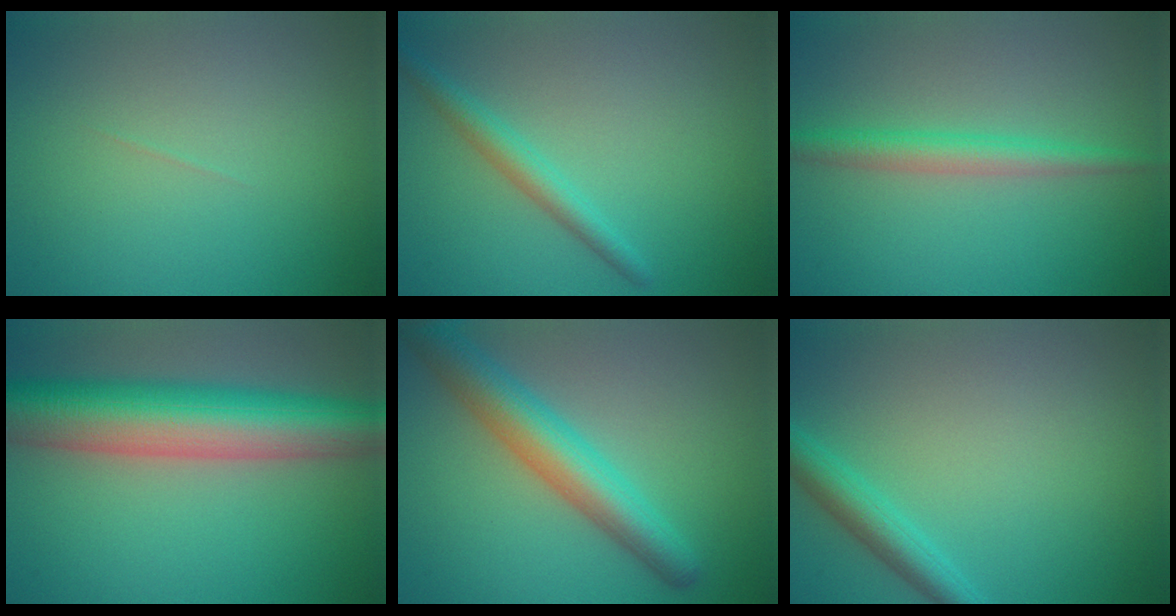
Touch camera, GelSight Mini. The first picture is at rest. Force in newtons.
{"total": 2.3, "press": 2.3, "slide": 0.0}
{"total": 2.7, "press": 2.7, "slide": 0.1}
{"total": 10.5, "press": 10.5, "slide": 0.4}
{"total": 6.1, "press": 6.1, "slide": 0.3}
{"total": 3.0, "press": 3.0, "slide": 0.2}